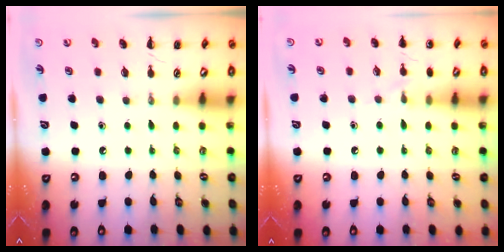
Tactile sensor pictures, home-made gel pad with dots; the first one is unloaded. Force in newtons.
{"total": 6.0, "press": 5.7, "slide": 1.9}